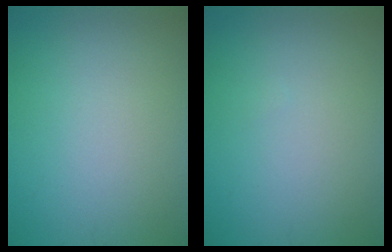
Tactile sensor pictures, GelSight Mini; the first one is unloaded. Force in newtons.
{"total": 0.0}